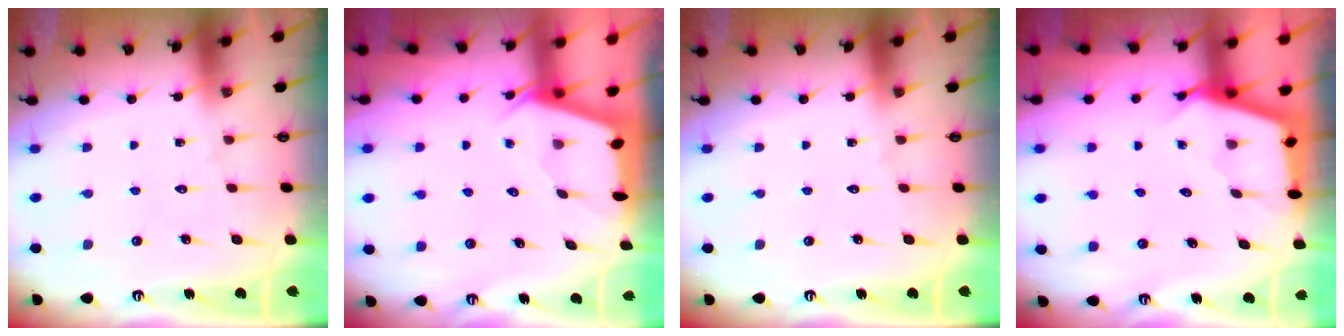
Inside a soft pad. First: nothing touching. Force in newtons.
{"total": 2.0, "press": 2.0, "slide": 0.3}
{"total": 0.0}
{"total": 2.6, "press": 2.6, "slide": 0.2}